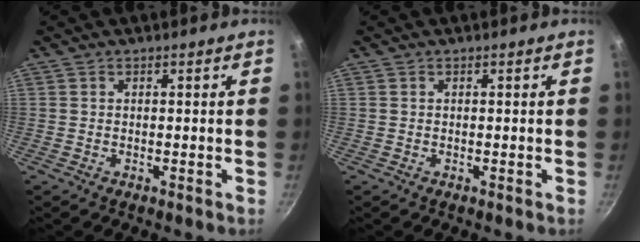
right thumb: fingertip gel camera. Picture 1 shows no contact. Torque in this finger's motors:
{"motor_torque": [-0.06, 0.06, 0.02, -0.04, 0.02]}